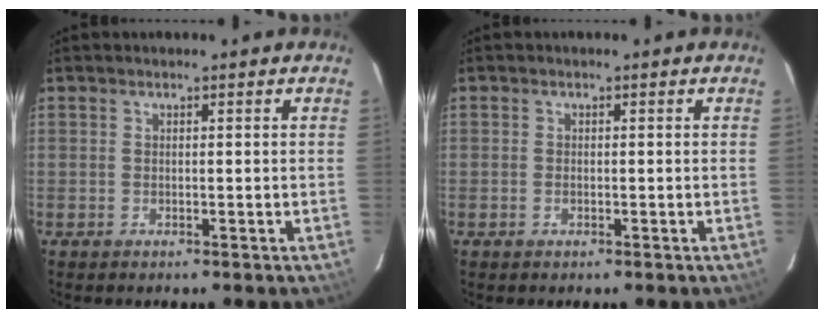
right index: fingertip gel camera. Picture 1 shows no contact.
{"total": 0.9, "force": [-0.3, 0.5, 0.7], "torque": [-0.014, 0.000, -0.006]}